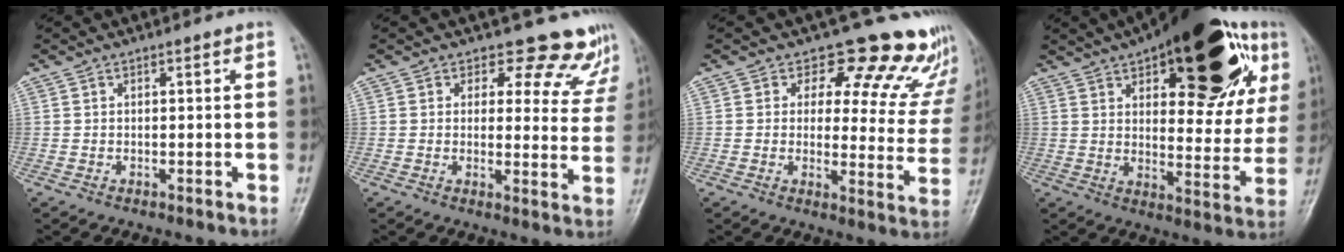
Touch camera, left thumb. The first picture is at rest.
{"total": 11.3, "force": [10.0, 5.2, 1.1], "torque": [0.044, -0.067, 0.088]}
{"total": 16.3, "force": [13.6, 7.3, 5.2], "torque": [0.003, -0.098, 0.133]}
{"total": 30.0, "force": [14.3, 12.4, 23.3], "torque": [-0.290, 0.003, 0.203]}